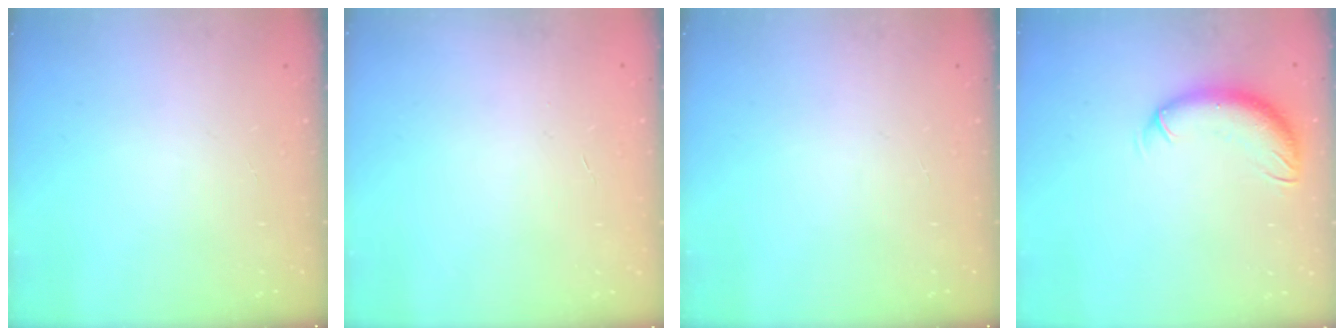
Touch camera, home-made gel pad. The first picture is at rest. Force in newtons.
{"total": 0.0}
{"total": 0.0}
{"total": 10.1, "press": 9.8, "slide": 2.5}